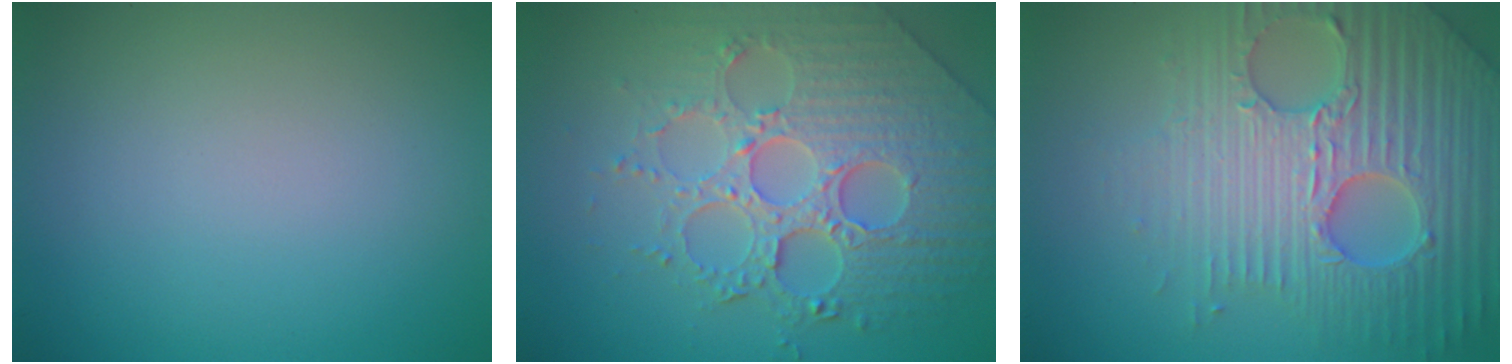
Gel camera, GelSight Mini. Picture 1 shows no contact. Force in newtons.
{"total": 8.1, "press": 6.0, "slide": 5.4}
{"total": 7.2, "press": 7.0, "slide": 1.7}